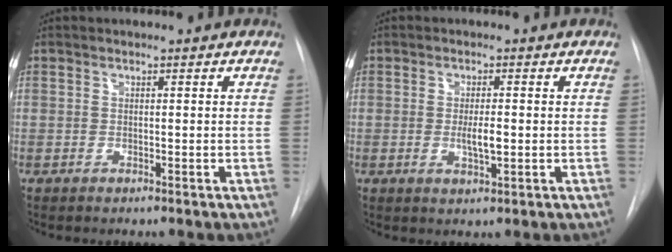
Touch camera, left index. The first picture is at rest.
{"total": 2.9, "force": [-0.2, 0.6, 2.9], "torque": [-0.053, -0.004, -0.003]}